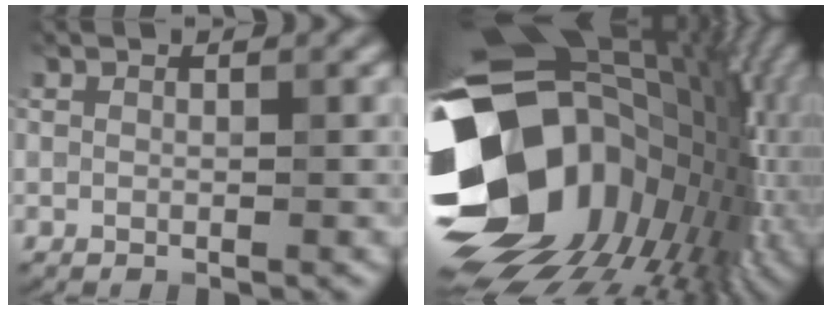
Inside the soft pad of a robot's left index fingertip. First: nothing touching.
{"total": 19.7, "force": [-1.1, 14.7, 13.1], "torque": [-0.267, -0.034, 0.010]}